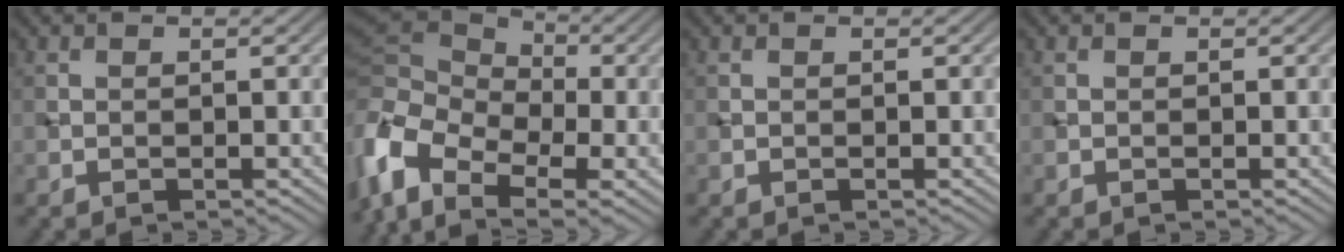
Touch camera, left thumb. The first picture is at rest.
{"total": 14.3, "force": [-3.9, 9.5, 10.0], "torque": [-0.283, -0.018, -0.070]}
{"total": 0.0}
{"total": 0.0}